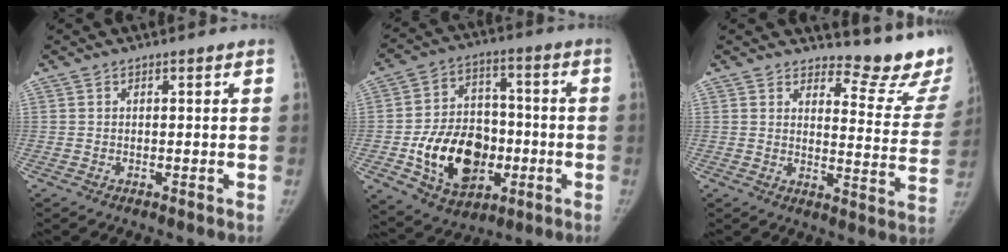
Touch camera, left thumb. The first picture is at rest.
{"total": 18.5, "force": [-4.7, 13.5, 11.8], "torque": [-0.147, 0.025, -0.065]}
{"total": 14.6, "force": [13.3, 3.9, 4.5], "torque": [-0.008, -0.149, 0.141]}